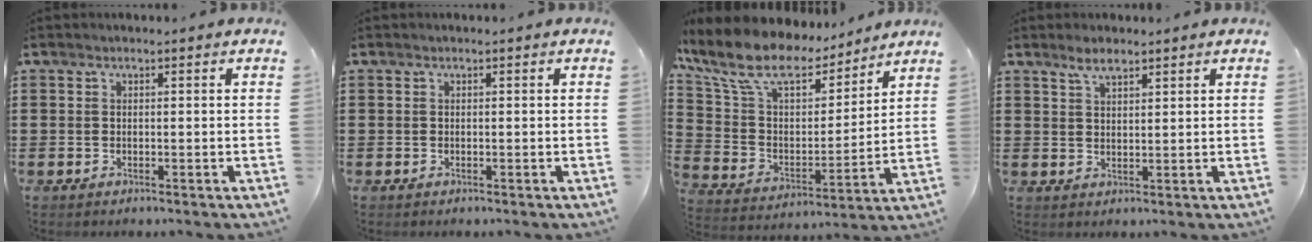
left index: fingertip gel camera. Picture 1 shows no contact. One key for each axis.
{"total": 0.0}
{"total": 12.1, "fx": 9.4, "fy": 4.4, "fz": 6.2, "tx": -0.161, "ty": -0.052, "tz": 0.166}
{"total": 3.1, "fx": 2.3, "fy": 0.9, "fz": 1.9, "tx": -0.042, "ty": 0.003, "tz": 0.042}